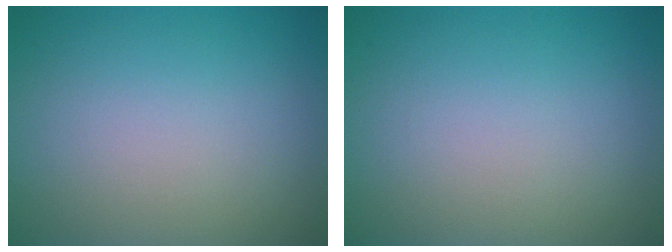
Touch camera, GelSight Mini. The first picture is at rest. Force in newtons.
{"total": 0.0}